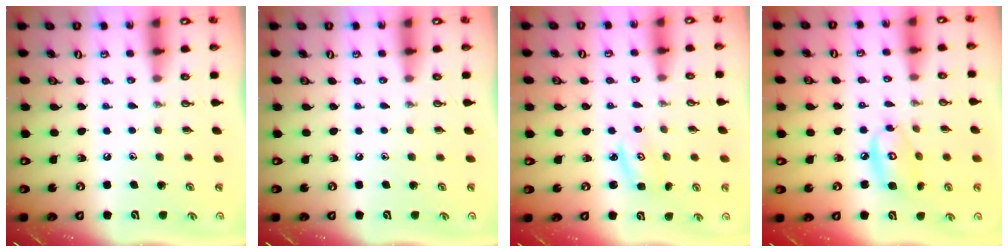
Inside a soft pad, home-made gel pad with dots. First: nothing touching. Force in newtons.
{"total": 0.0}
{"total": 2.1, "press": 2.1, "slide": 0.2}
{"total": 9.0, "press": 9.0, "slide": 0.6}